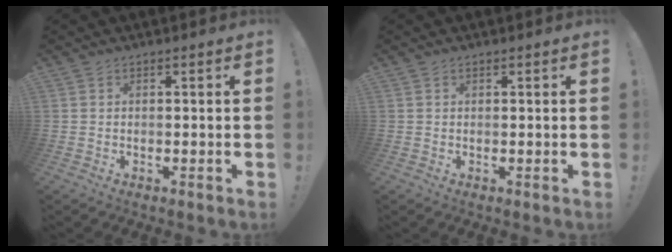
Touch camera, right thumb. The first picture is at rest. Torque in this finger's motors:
{"motor_torque": [-0.10, -0.27, 0.19, -0.09, -0.01]}